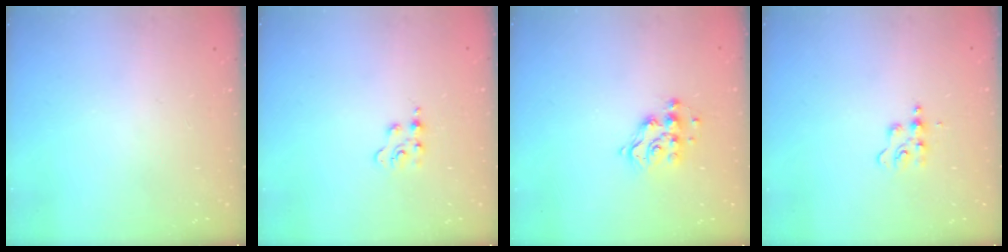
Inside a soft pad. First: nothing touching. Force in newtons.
{"total": 3.5, "press": 3.5, "slide": 0.6}
{"total": 10.3, "press": 10.3, "slide": 0.4}
{"total": 4.7, "press": 4.6, "slide": 0.8}